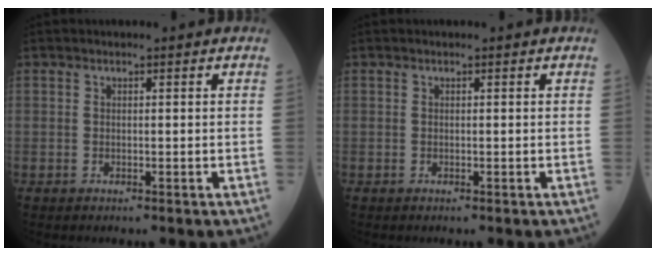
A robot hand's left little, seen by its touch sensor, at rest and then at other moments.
{"total": 0.0}